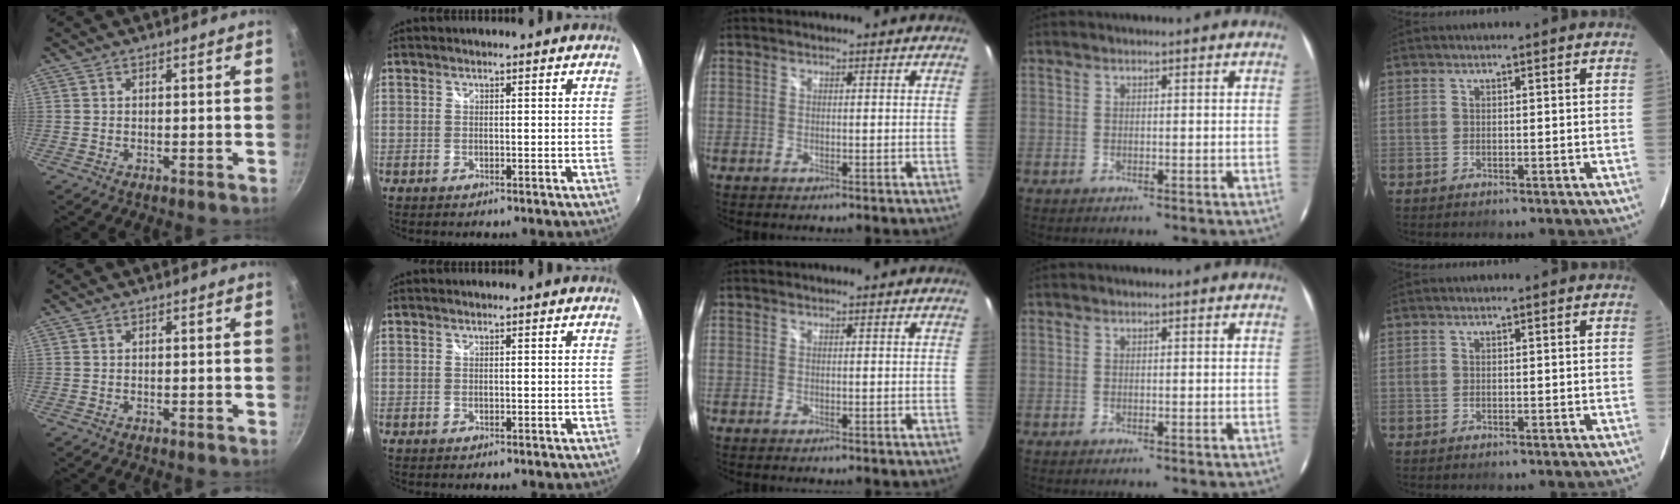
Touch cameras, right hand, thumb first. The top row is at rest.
{}